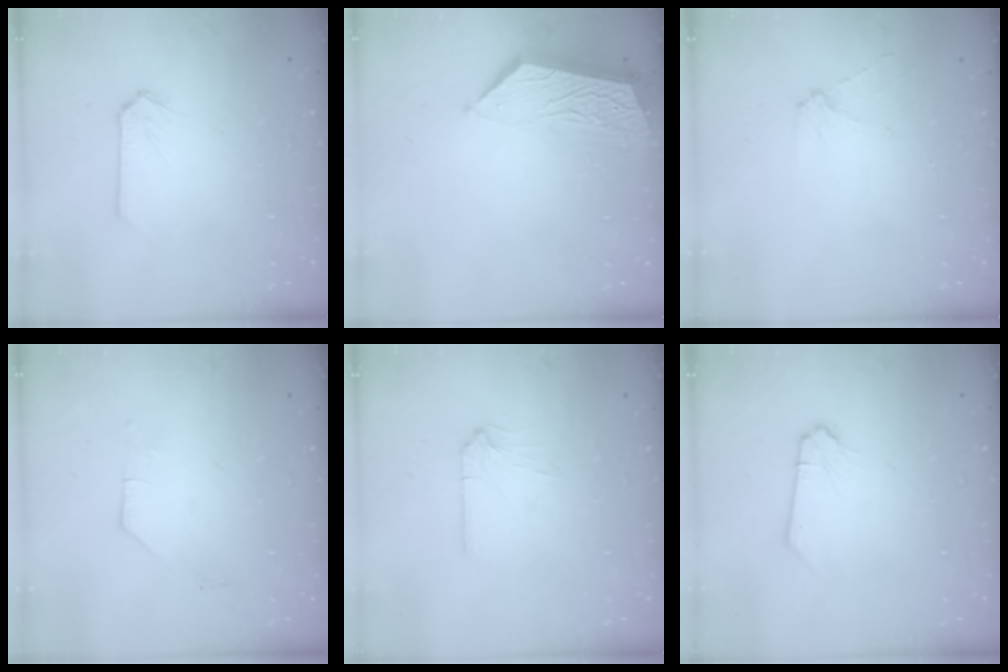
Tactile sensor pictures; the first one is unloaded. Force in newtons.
{"total": 6.4, "press": 6.4, "slide": 0.2}
{"total": 3.8, "press": 3.8, "slide": 0.4}
{"total": 1.5, "press": 1.5, "slide": 0.3}
{"total": 2.5, "press": 2.5, "slide": 0.4}
{"total": 0.0}